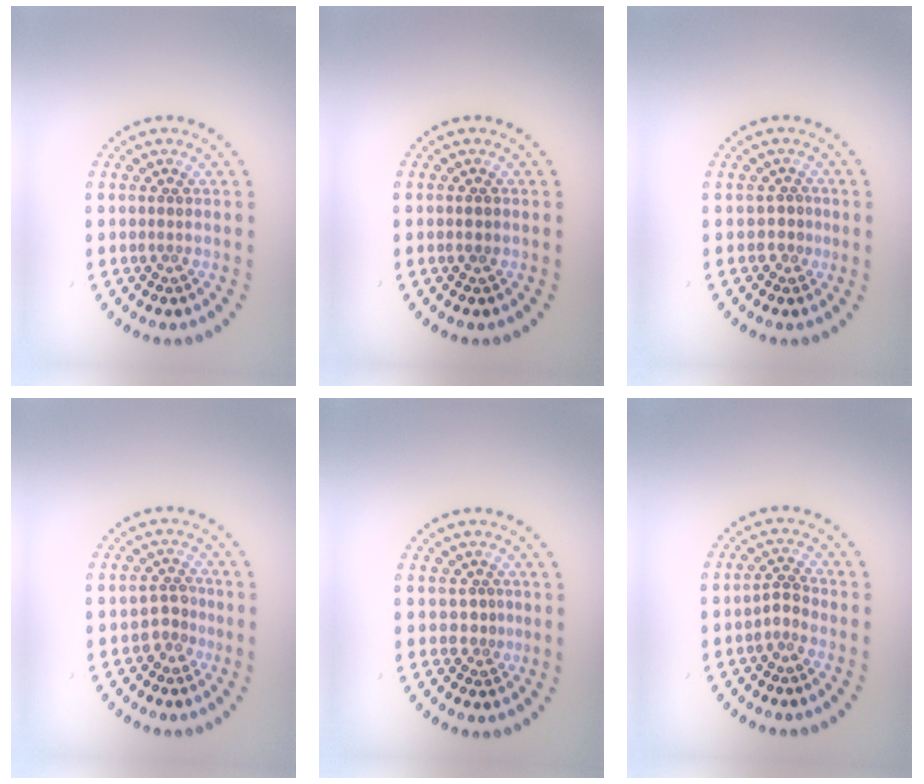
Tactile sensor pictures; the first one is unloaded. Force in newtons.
{"total": 0.8, "press": 0.8, "slide": 0.3}
{"total": 1.1, "press": 0.8, "slide": 0.8}
{"total": 1.8, "press": 1.3, "slide": 1.3}
{"total": 1.0, "press": 0.5, "slide": 0.9}
{"total": 1.3, "press": 1.0, "slide": 0.9}